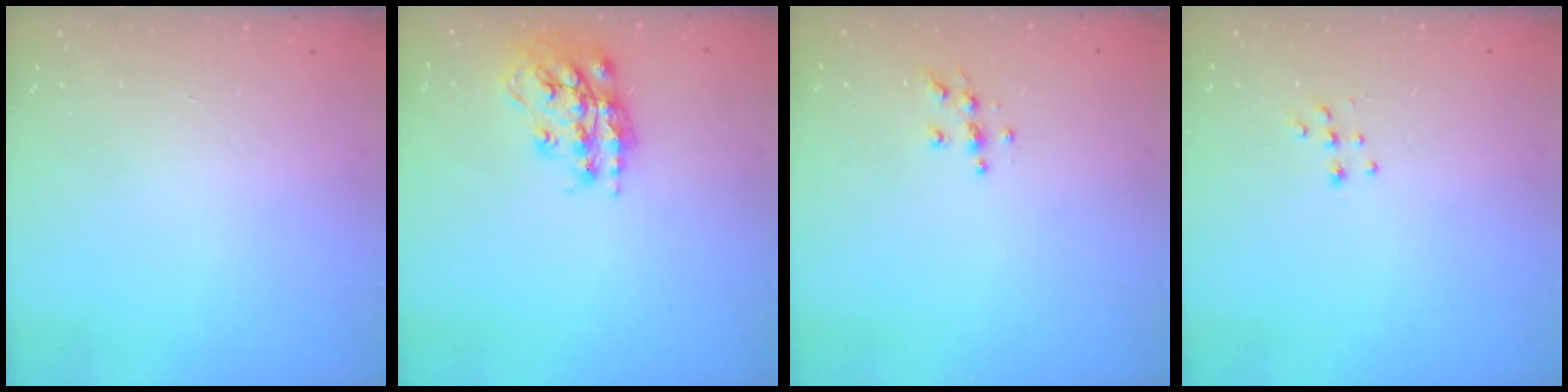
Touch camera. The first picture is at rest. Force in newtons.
{"total": 16.8, "press": 16.7, "slide": 1.5}
{"total": 5.4, "press": 5.4, "slide": 0.1}
{"total": 6.8, "press": 6.8, "slide": 0.5}